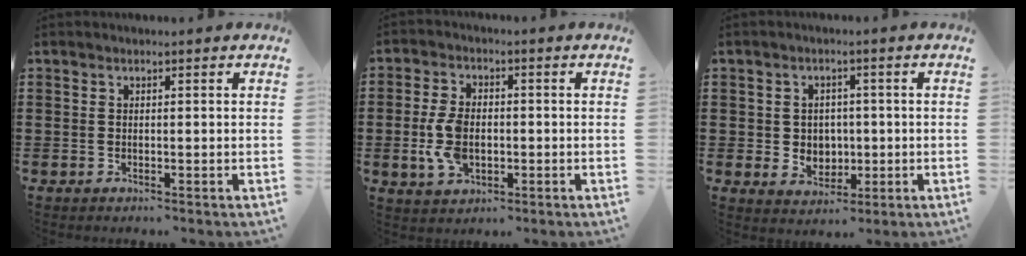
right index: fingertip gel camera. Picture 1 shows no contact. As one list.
[{"total": 6.6, "force": [-1.0, 4.2, 5.0], "torque": [-0.126, -0.002, -0.024]}, {"total": 3.7, "force": [0.4, 3.6, 0.9], "torque": [-0.024, 0.008, 0.002]}]